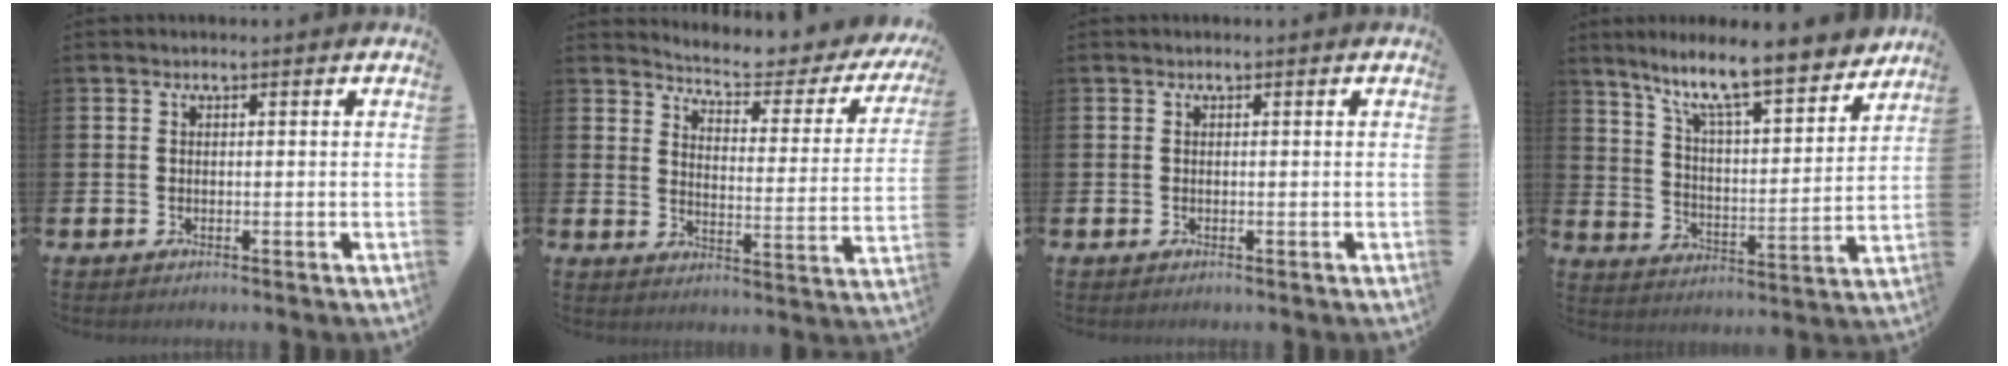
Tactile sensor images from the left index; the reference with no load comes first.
{"total": 4.7, "force": [4.4, 0.7, 1.4], "torque": [-0.044, -0.041, 0.064]}
{"total": 0.0}
{"total": 10.9, "force": [9.4, 1.4, 5.3], "torque": [-0.114, -0.069, 0.153]}